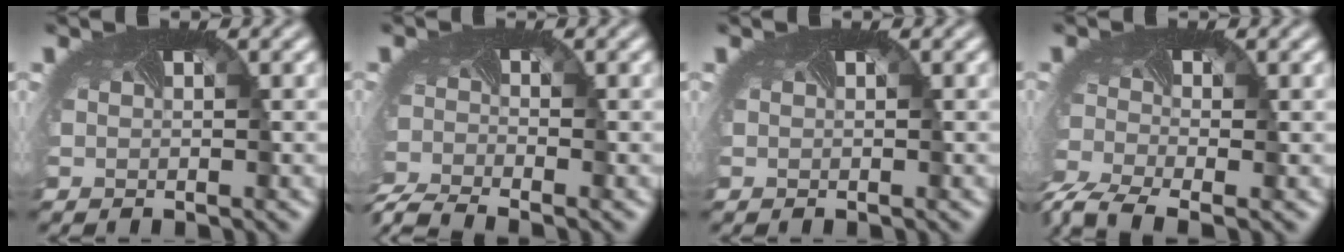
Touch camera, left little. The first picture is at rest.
{"total": 4.8, "force": [-4.5, 0.7, 1.7], "torque": [-0.042, -0.033, -0.088]}
{"total": 0.0}
{"total": 5.1, "force": [-4.1, 1.7, 2.6], "torque": [-0.074, -0.034, -0.079]}